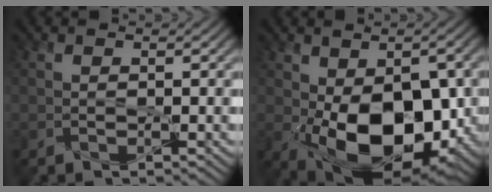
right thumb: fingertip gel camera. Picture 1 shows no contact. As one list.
[{"total": 15.4, "force": [-3.2, 9.2, 11.9], "torque": [-0.200, -0.042, -0.035]}]